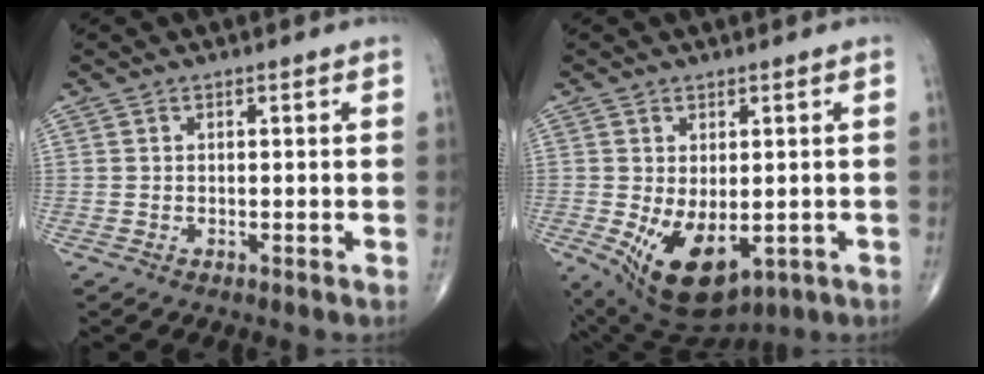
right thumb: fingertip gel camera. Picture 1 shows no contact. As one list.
[{"total": 11.7, "force": [-2.6, 6.5, 9.3], "torque": [-0.146, -0.013, -0.019]}]